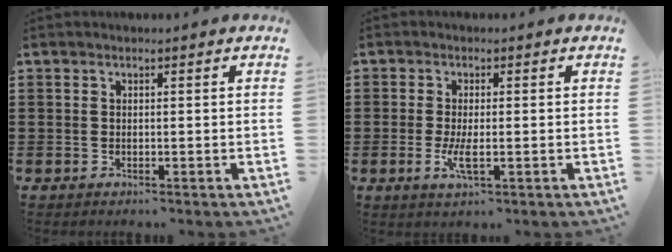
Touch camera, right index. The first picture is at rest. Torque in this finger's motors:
{"motor_torque": [2.14, 0.00, 0.45, 0.00]}